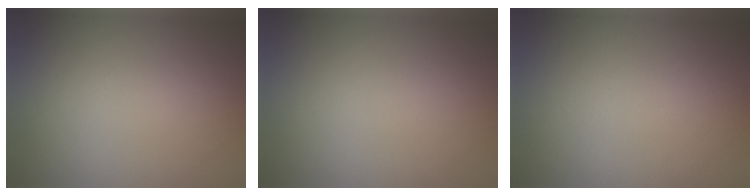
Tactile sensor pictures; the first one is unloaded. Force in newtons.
{"total": 0.0}
{"total": 0.0}